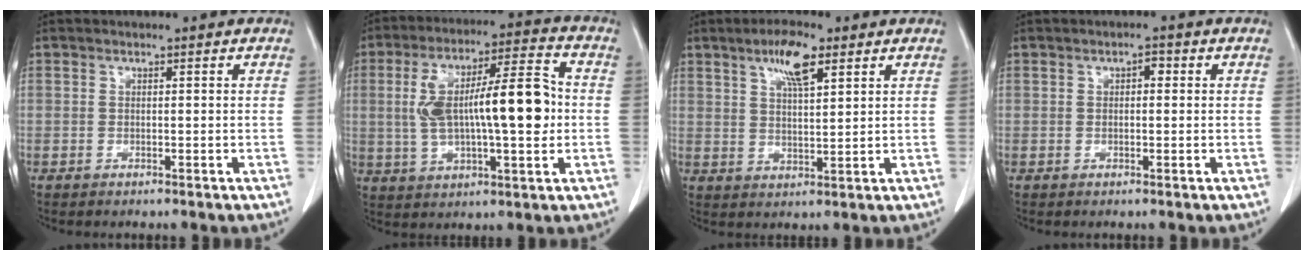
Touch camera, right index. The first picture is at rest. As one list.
[{"total": 17.1, "force": [0.4, 4.6, 16.5], "torque": [-0.295, 0.032, 0.013]}, {"total": 7.2, "force": [4.0, 2.0, 5.7], "torque": [-0.108, 0.004, 0.072]}, {"total": 1.8, "force": [0.4, 1.0, 1.5], "torque": [-0.023, 0.010, 0.004]}]